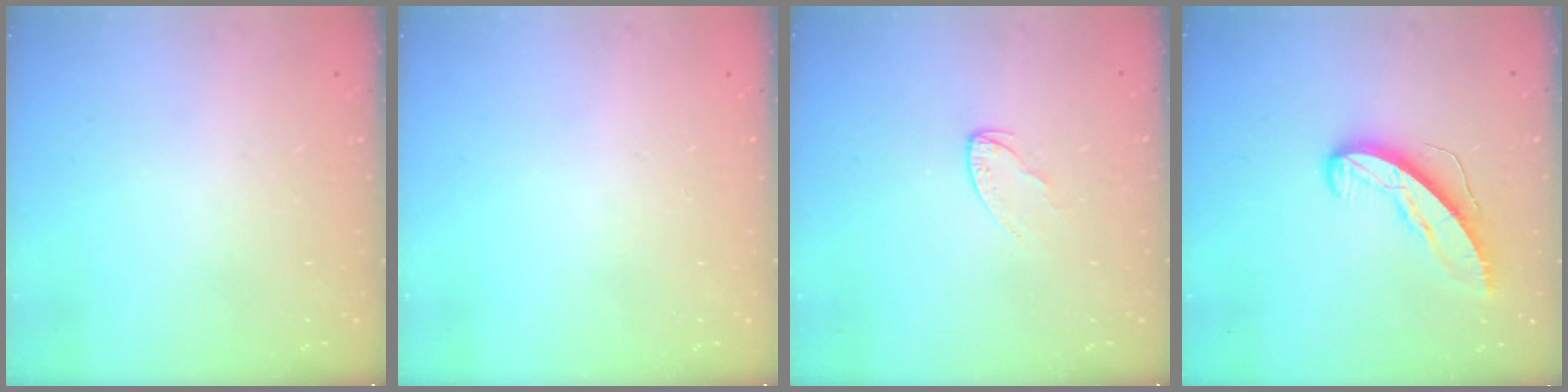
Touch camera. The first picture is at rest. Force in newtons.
{"total": 0.0}
{"total": 4.5, "press": 4.5, "slide": 0.4}
{"total": 9.1, "press": 9.0, "slide": 0.6}